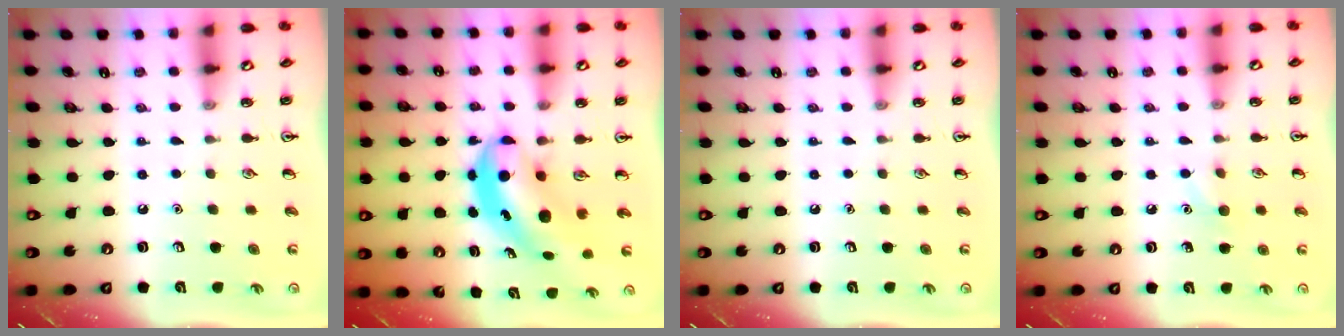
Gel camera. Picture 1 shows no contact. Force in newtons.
{"total": 6.4, "press": 6.2, "slide": 1.6}
{"total": 0.0}
{"total": 5.7, "press": 5.4, "slide": 1.7}